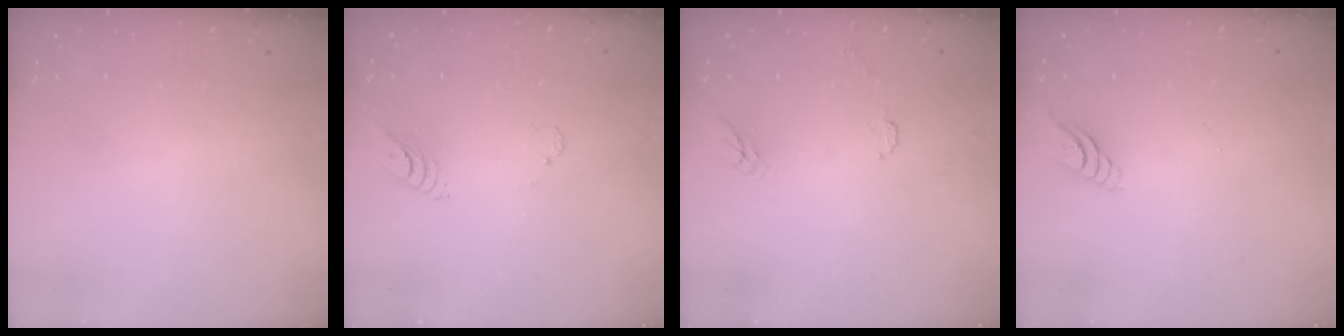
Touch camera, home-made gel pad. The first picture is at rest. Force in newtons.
{"total": 4.2, "press": 4.1, "slide": 0.4}
{"total": 8.0, "press": 8.0, "slide": 0.7}
{"total": 4.9, "press": 4.9, "slide": 0.6}